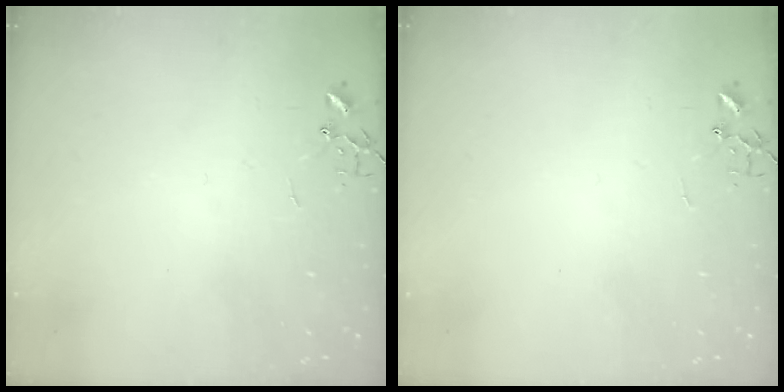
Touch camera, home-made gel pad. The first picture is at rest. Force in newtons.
{"total": 0.0}